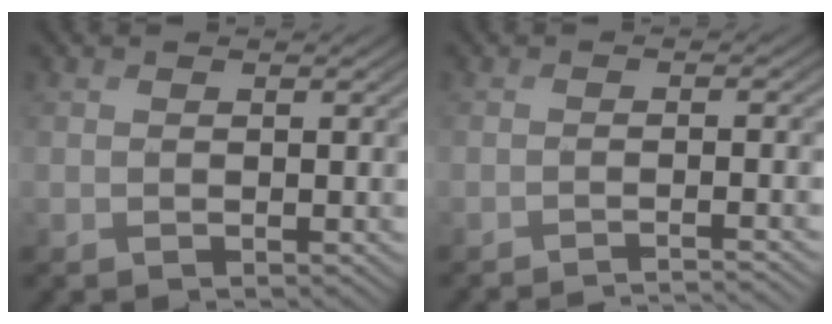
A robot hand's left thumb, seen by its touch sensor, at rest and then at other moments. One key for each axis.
{"total": 3.2, "fx": -2.7, "fy": 0.3, "fz": 1.8, "tx": -0.019, "ty": 0.000, "tz": -0.051}